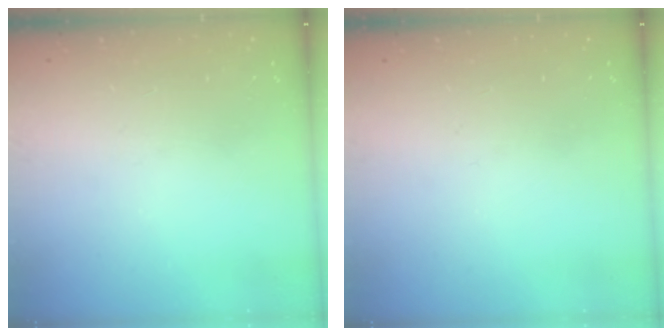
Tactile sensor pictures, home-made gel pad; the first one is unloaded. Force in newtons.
{"total": 0.0}